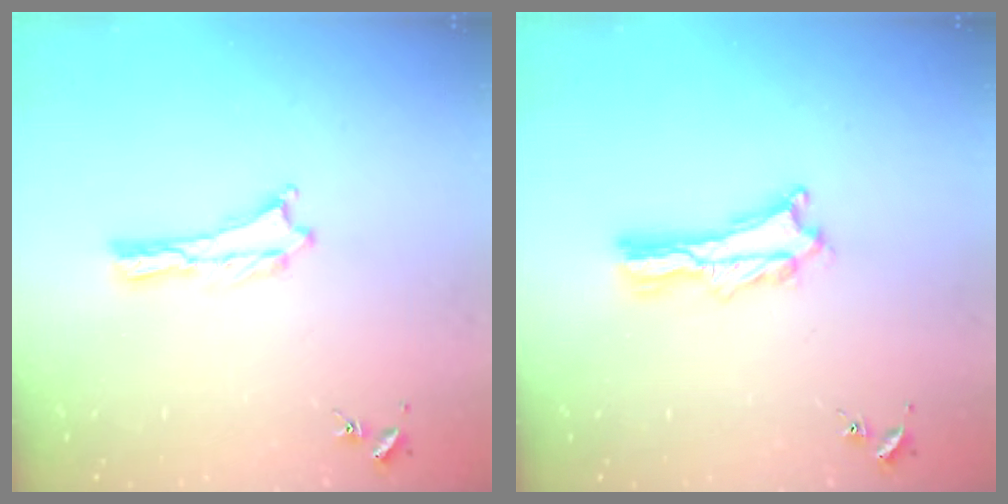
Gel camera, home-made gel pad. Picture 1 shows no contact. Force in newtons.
{"total": 2.1, "press": 2.1, "slide": 0.3}